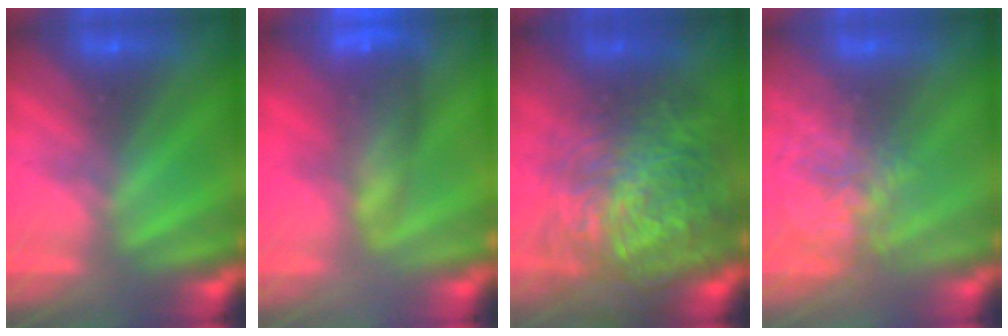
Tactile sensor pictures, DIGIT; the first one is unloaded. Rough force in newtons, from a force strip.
{"total": 7.6}
{"total": 7.8}
{"total": 3.9}